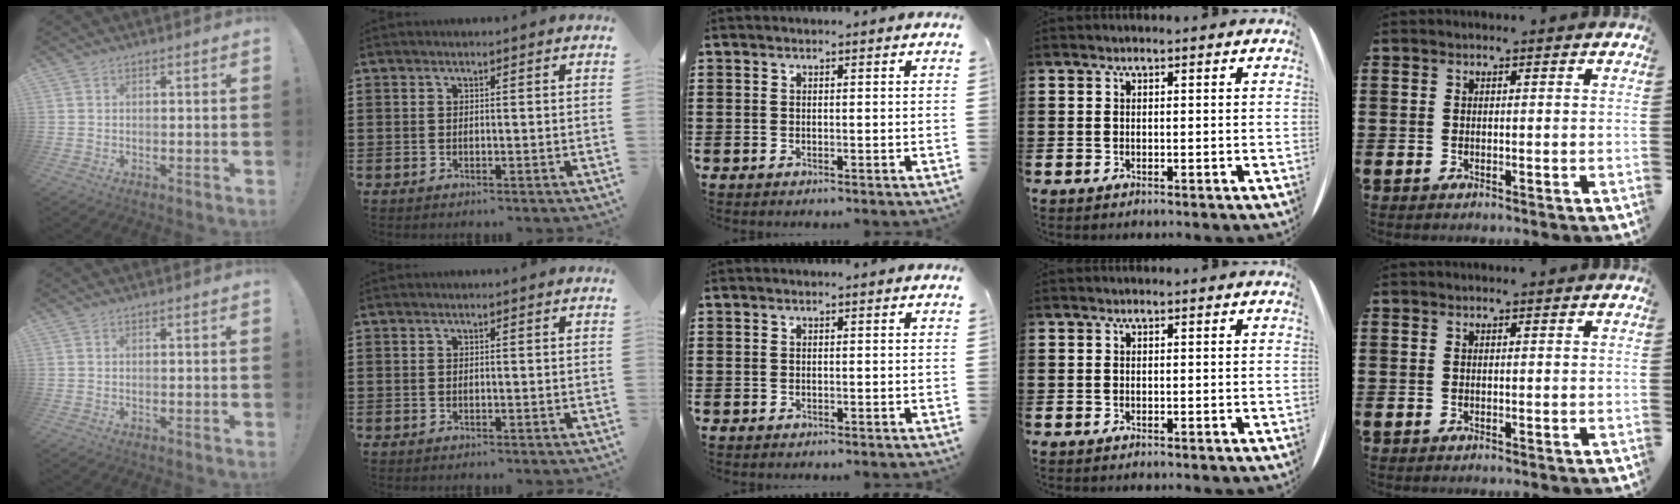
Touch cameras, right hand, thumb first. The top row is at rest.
{}